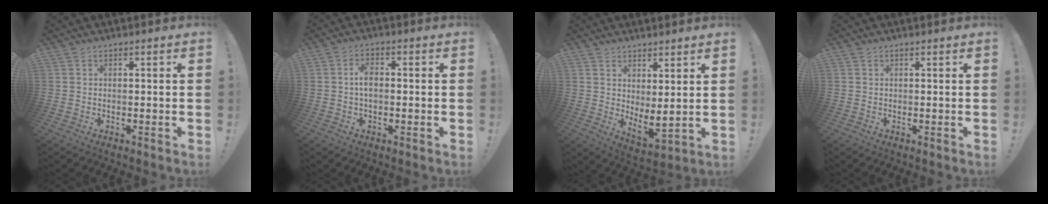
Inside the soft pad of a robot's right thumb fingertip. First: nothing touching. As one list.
[{"total": 4.2, "force": [0.1, 2.2, 3.6], "torque": [-0.050, 0.003, 0.000]}, {"total": 4.9, "force": [3.1, 1.0, 3.6], "torque": [-0.049, -0.043, 0.060]}, {"total": 0.0}]